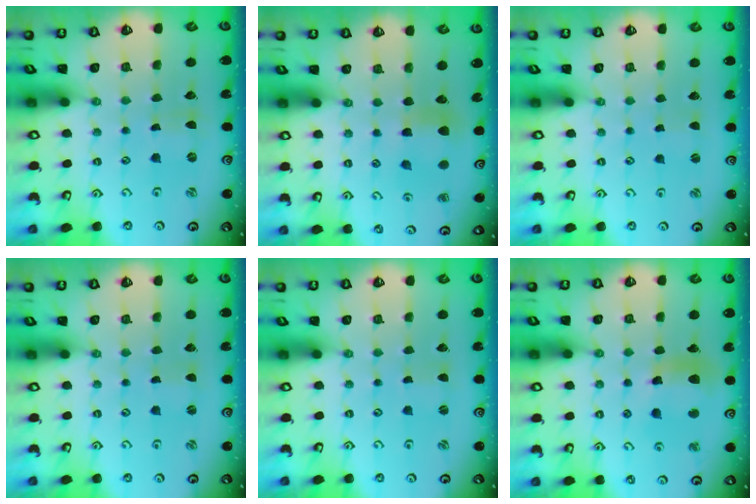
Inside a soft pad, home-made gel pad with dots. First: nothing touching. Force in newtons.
{"total": 6.4, "press": 6.4, "slide": 0.4}
{"total": 0.8, "press": 0.8, "slide": 0.1}
{"total": 0.6, "press": 0.6, "slide": 0.0}
{"total": 0.6, "press": 0.6, "slide": 0.0}
{"total": 12.3, "press": 12.0, "slide": 2.6}